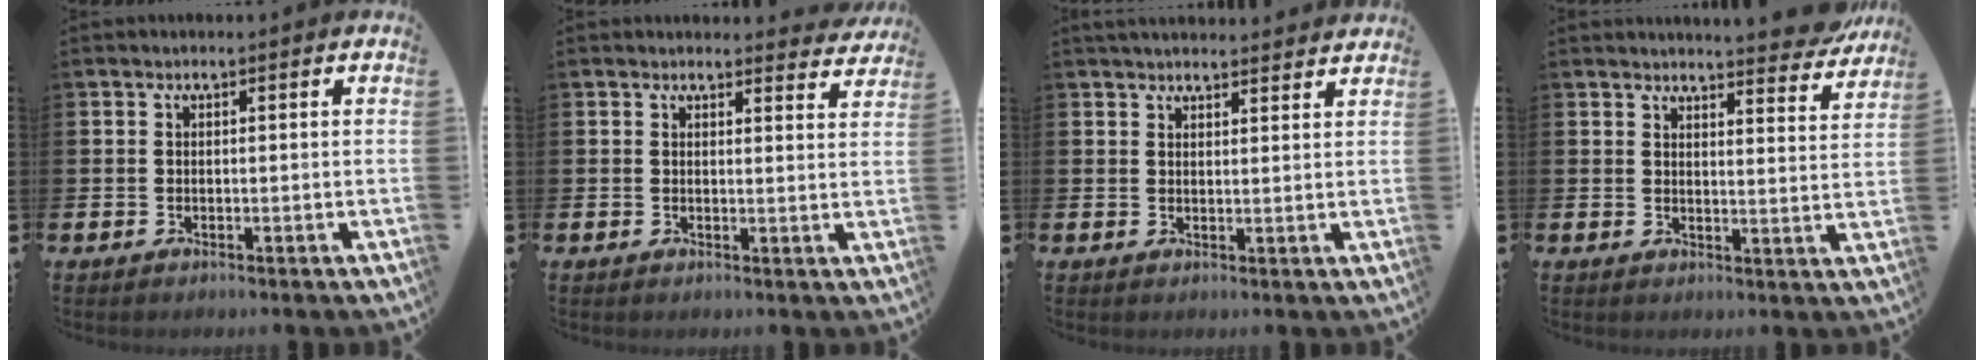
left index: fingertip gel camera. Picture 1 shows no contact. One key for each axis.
{"total": 2.5, "fx": 2.4, "fy": 0.4, "fz": 0.0, "tx": 0.015, "ty": -0.020, "tz": 0.040}
{"total": 2.9, "fx": 2.8, "fy": 0.3, "fz": 0.2, "tx": -0.006, "ty": -0.014, "tz": 0.051}
{"total": 4.6, "fx": 4.6, "fy": 0.1, "fz": 0.4, "tx": 0.000, "ty": -0.038, "tz": 0.079}